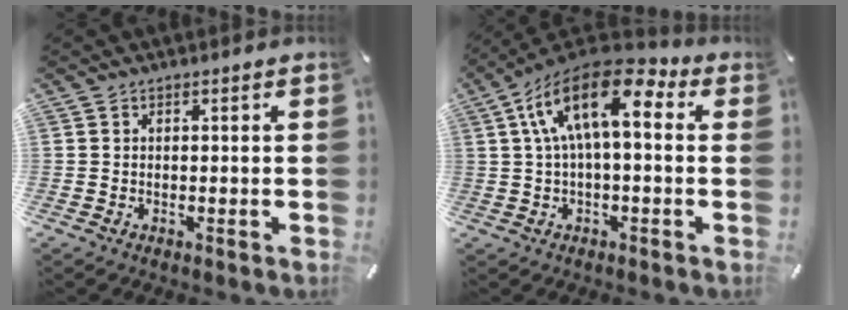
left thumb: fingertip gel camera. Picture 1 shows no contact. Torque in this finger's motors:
{"motor_torque": [0.65, 0.67, 1.56, -1.22, 0.59]}